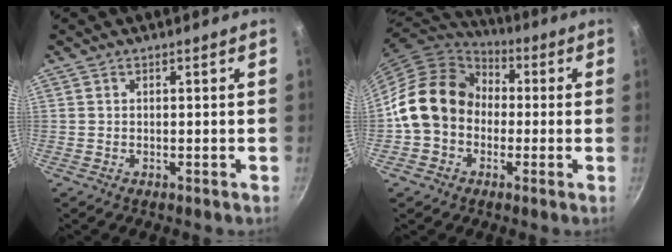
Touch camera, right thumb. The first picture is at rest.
{"total": 15.2, "force": [-0.5, 12.6, 8.6], "torque": [-0.112, 0.040, -0.023]}